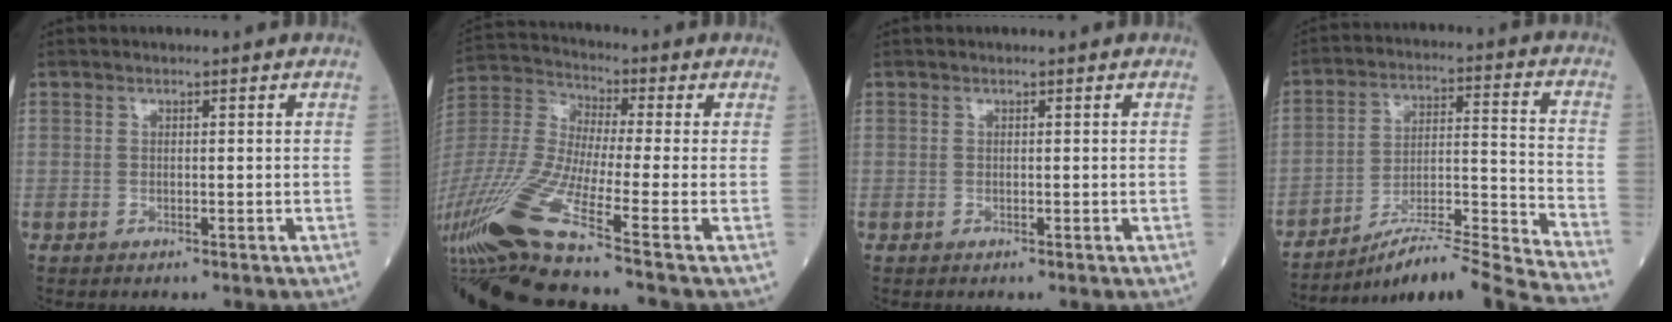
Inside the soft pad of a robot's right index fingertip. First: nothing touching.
{"total": 22.9, "force": [-13.5, 0.1, 18.5], "torque": [-0.434, -0.053, -0.261]}
{"total": 0.0}
{"total": 18.9, "force": [-17.3, -2.4, 7.2], "torque": [-0.101, 0.009, -0.272]}